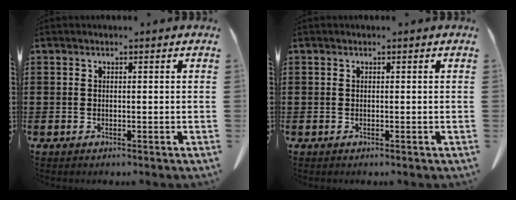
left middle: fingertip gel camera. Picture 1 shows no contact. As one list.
[{"total": 0.0}]